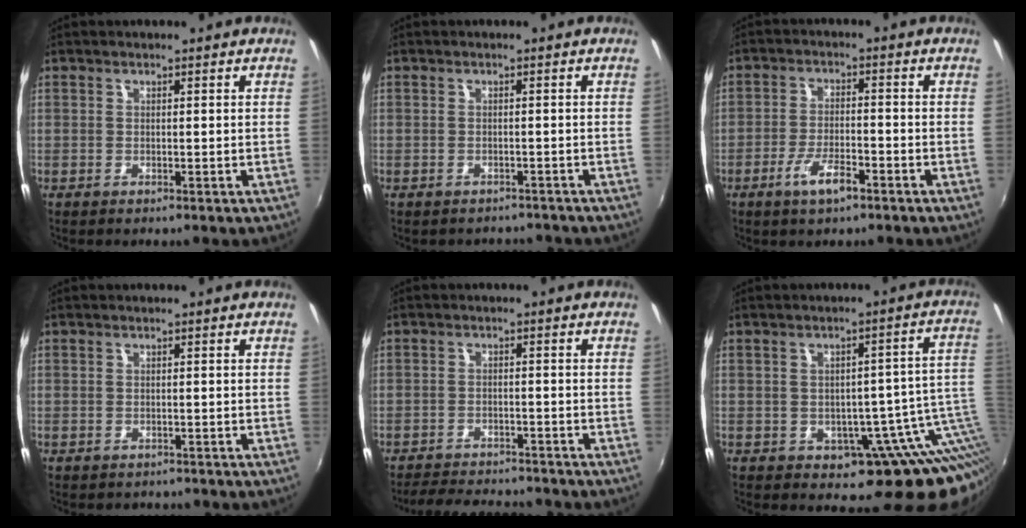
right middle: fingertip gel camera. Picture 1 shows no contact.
{"total": 4.5, "force": [-4.0, 1.8, 0.9], "torque": [-0.017, -0.010, -0.050]}
{"total": 6.1, "force": [-3.8, 1.7, 4.5], "torque": [-0.096, -0.006, -0.068]}
{"total": 1.3, "force": [-1.1, 0.8, 0.1], "torque": [-0.007, -0.004, -0.014]}
{"total": 9.7, "force": [-8.9, 2.2, 3.1], "torque": [-0.081, -0.004, -0.132]}
{"total": 12.4, "force": [-2.7, 7.6, 9.4], "torque": [-0.101, 0.003, -0.021]}